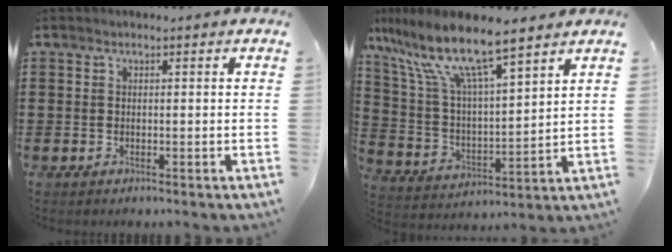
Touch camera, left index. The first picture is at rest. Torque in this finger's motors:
{"motor_torque": [1.05, 1.09, 1.05, 0.21]}